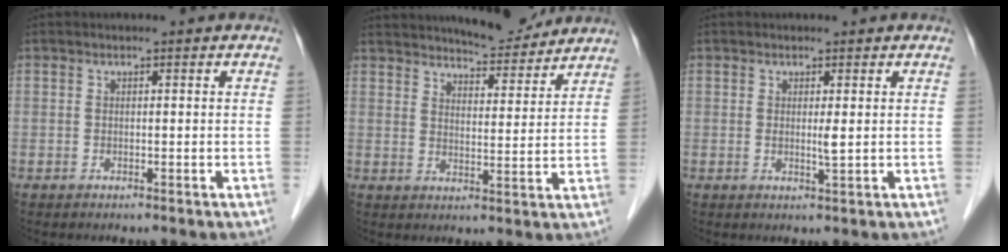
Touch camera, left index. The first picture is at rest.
{"total": 9.4, "force": [8.9, 1.5, 2.6], "torque": [-0.039, -0.005, 0.126]}
{"total": 1.3, "force": [0.1, 0.0, 1.3], "torque": [-0.027, -0.007, 0.004]}